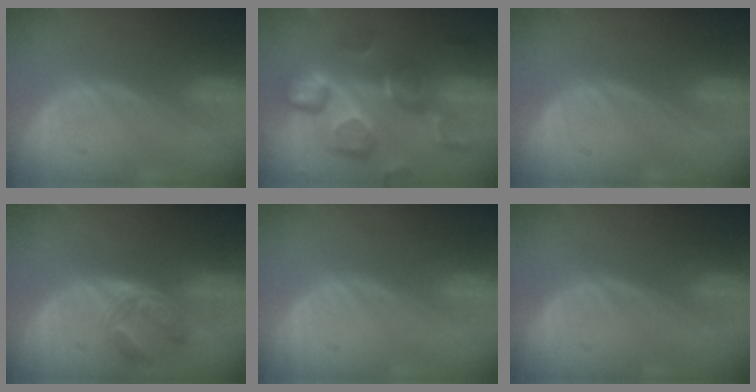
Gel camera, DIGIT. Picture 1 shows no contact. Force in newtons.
{"total": 13.2, "press": 11.5, "slide": 6.5}
{"total": 0.0}
{"total": 5.4, "press": 5.1, "slide": 1.8}
{"total": 0.0}
{"total": 0.0}